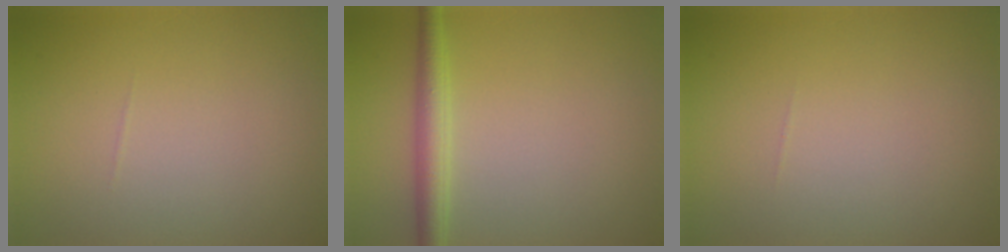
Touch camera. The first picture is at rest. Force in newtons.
{"total": 2.7, "press": 2.7, "slide": 0.1}
{"total": 0.0}